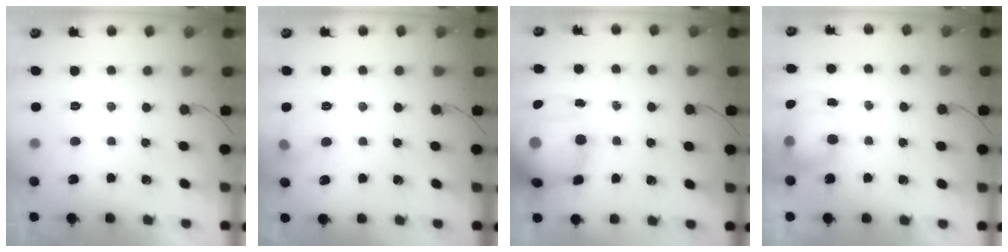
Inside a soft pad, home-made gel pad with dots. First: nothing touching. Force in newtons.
{"total": 5.9, "press": 5.7, "slide": 1.4}
{"total": 20.0, "press": 17.8, "slide": 9.1}
{"total": 7.4, "press": 7.2, "slide": 1.9}